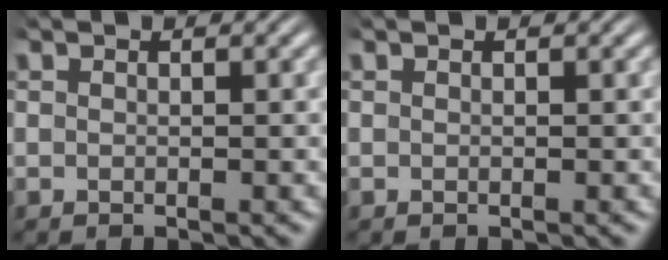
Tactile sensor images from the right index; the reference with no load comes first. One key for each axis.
{"total": 0.0}